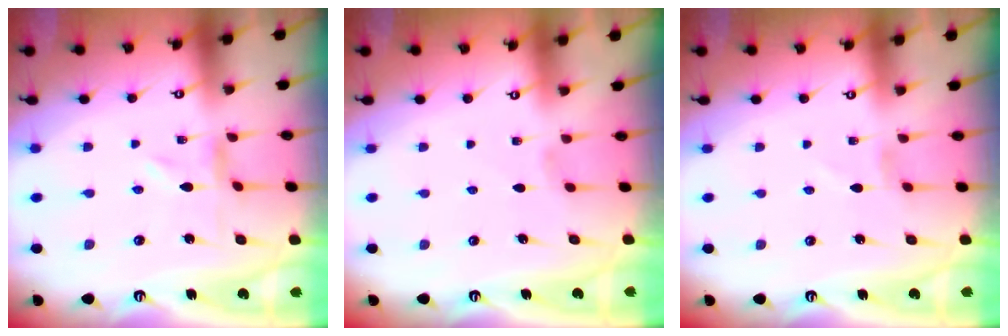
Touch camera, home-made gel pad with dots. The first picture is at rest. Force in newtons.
{"total": 1.0, "press": 0.9, "slide": 0.4}
{"total": 0.0}